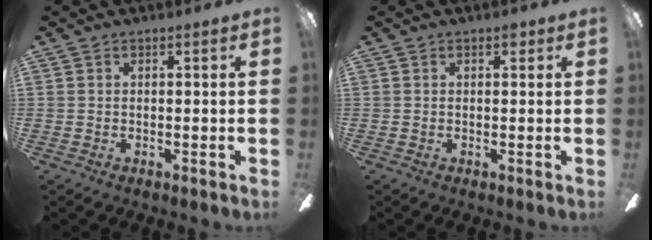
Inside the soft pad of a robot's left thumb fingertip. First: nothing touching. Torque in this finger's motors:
{"motor_torque": [0.12, -0.03, 0.13, 0.15, 0.00]}